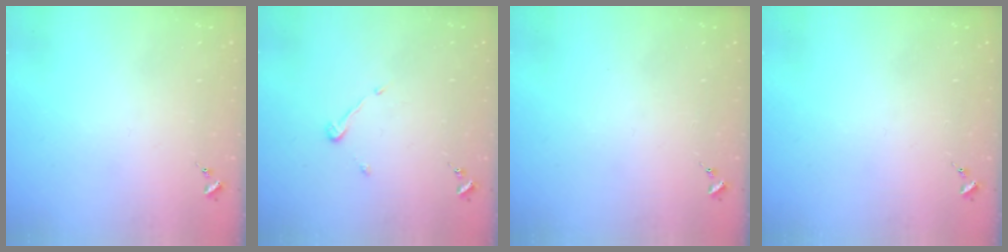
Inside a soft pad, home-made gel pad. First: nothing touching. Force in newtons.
{"total": 3.6, "press": 3.6, "slide": 0.2}
{"total": 0.0}
{"total": 0.0}